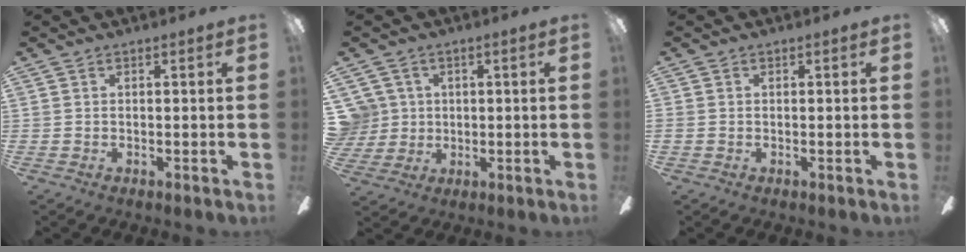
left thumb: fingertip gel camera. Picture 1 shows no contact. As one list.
[{"total": 6.7, "force": [1.7, 6.5, 0.8], "torque": [-0.040, 0.003, 0.034]}, {"total": 0.5, "force": [-0.2, 0.5, 0.2], "torque": [-0.001, 0.004, -0.005]}]